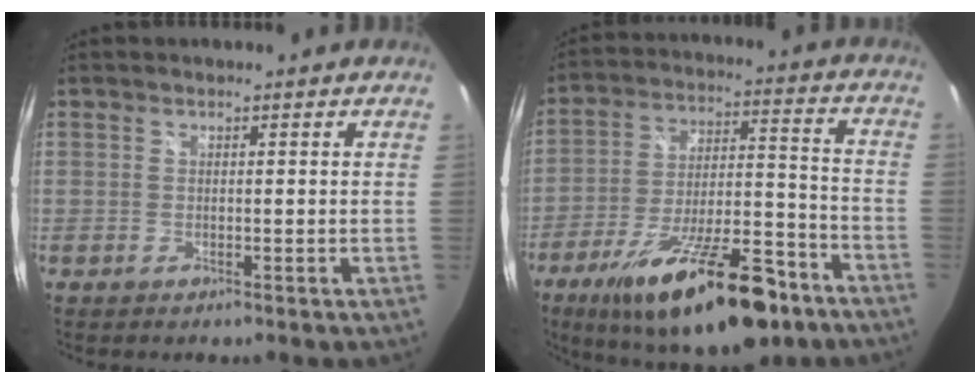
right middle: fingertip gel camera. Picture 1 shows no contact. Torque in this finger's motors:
{"motor_torque": [1.15, -0.99, 0.88, 0.21]}